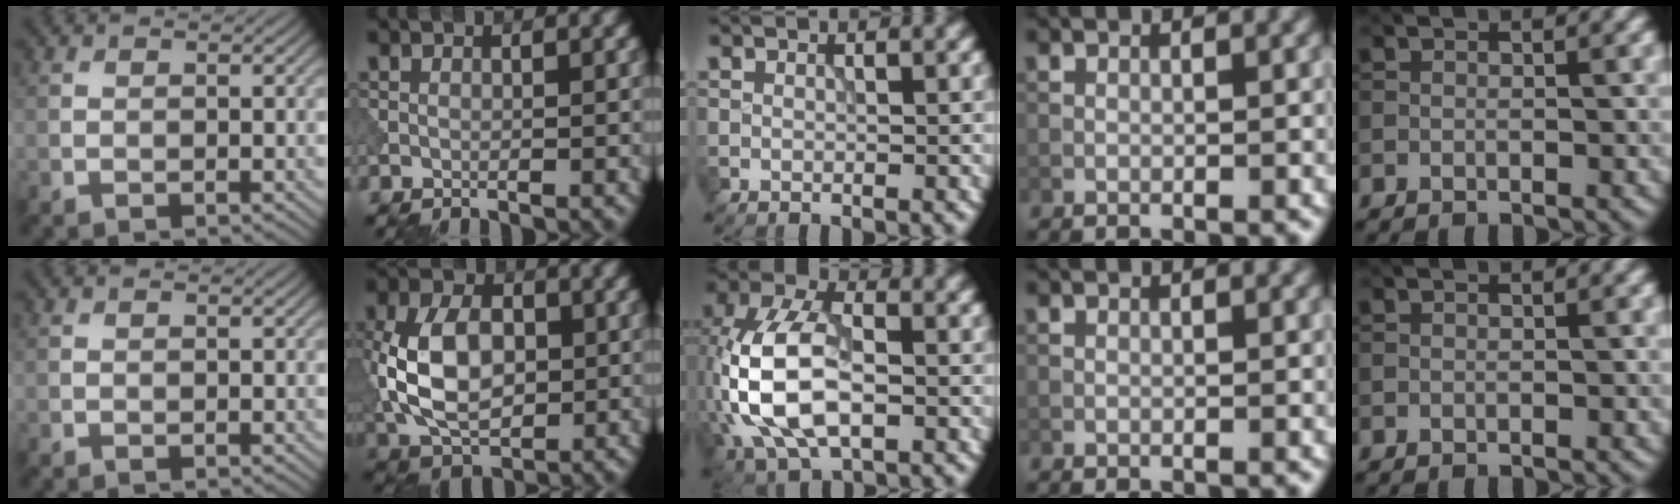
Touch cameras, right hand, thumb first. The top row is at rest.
{"index": {"total": 8.8, "force": [-0.4, 5.7, 6.7], "torque": [-0.145, 0.003, -0.014]}, "middle": {"total": 10.0, "force": [-1.5, 5.9, 7.9], "torque": [-0.173, 0.011, -0.040]}}